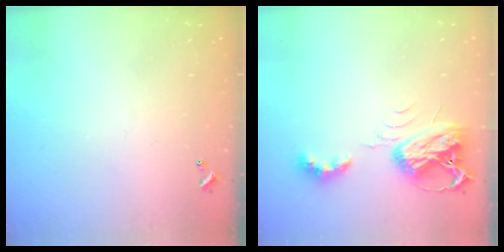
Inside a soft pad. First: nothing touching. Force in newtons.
{"total": 7.9, "press": 7.9, "slide": 0.8}